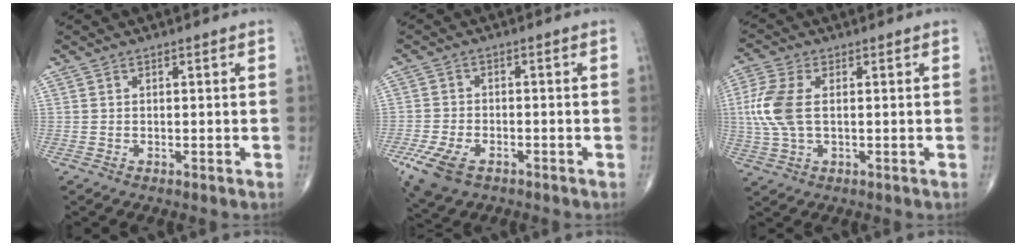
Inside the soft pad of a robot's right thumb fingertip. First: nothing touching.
{"total": 8.0, "force": [-4.3, 4.4, 5.1], "torque": [-0.109, 0.006, -0.075]}
{"total": 8.7, "force": [0.8, 4.7, 7.3], "torque": [-0.193, 0.007, 0.015]}